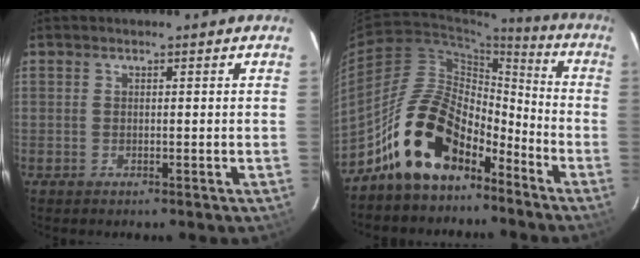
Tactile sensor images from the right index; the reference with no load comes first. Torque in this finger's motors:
{"motor_torque": [0.93, -0.74, 1.05, 0.21]}